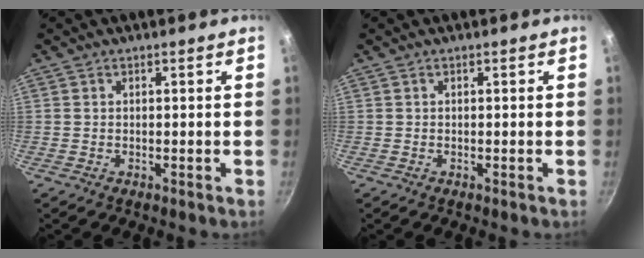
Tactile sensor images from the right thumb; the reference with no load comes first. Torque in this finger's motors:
{"motor_torque": [-0.08, 0.07, 0.06, 0.02, 0.00]}